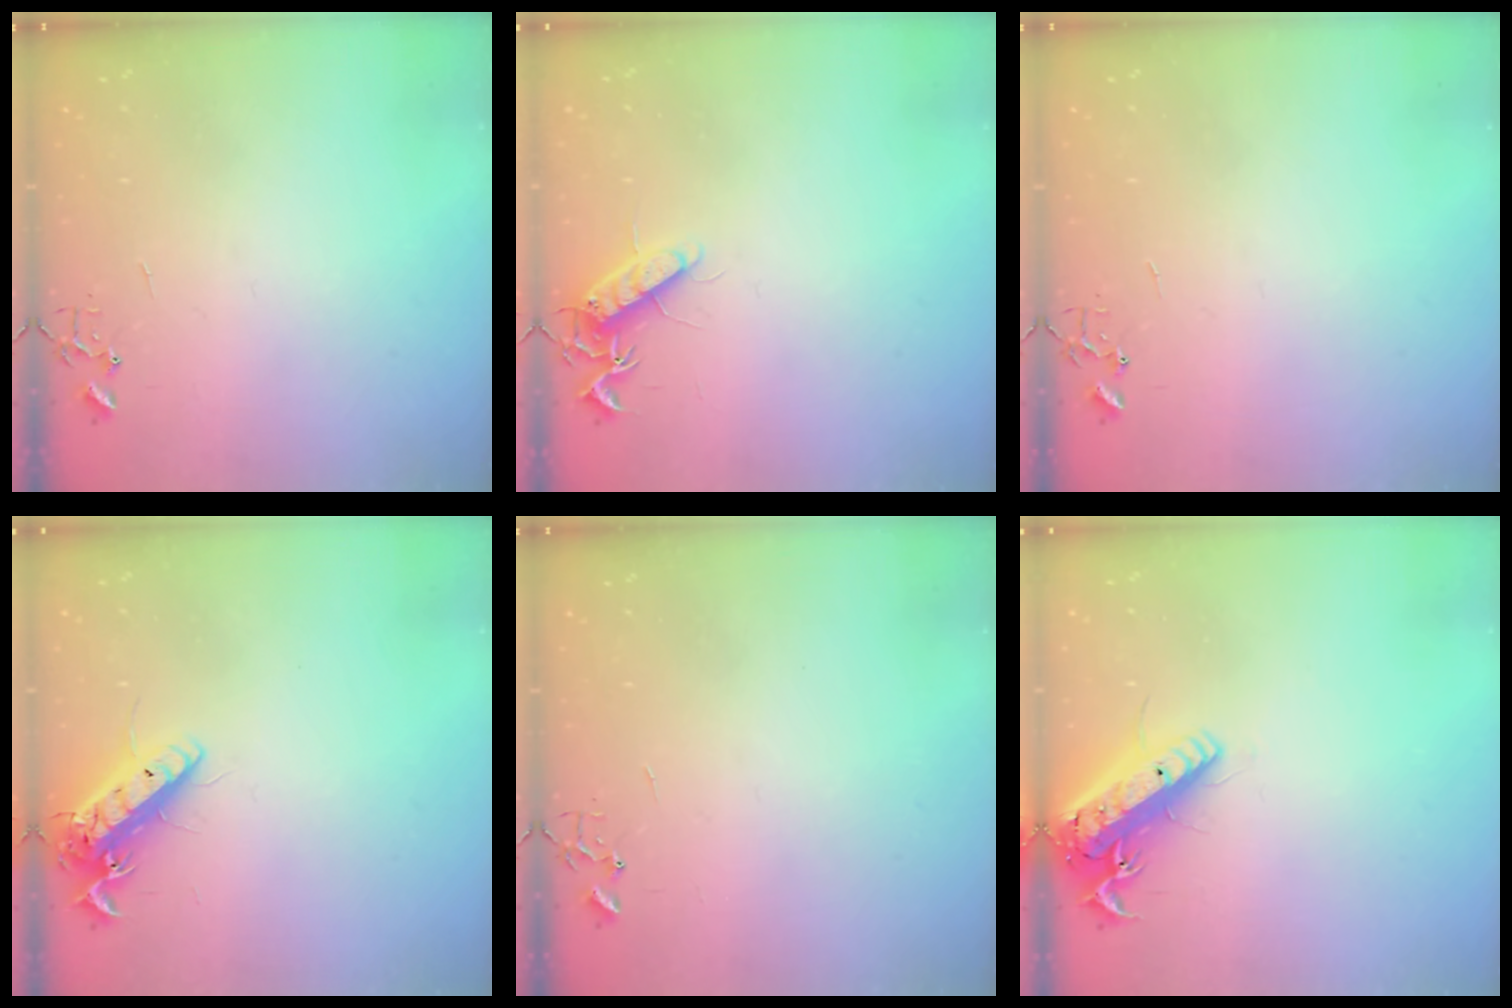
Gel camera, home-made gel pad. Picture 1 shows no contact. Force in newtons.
{"total": 11.1, "press": 11.1, "slide": 0.3}
{"total": 0.0}
{"total": 14.8, "press": 14.5, "slide": 2.8}
{"total": 0.0}
{"total": 17.6, "press": 17.2, "slide": 3.6}